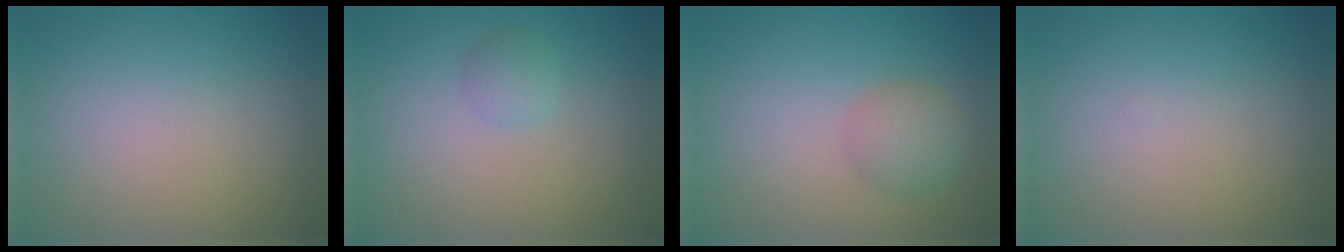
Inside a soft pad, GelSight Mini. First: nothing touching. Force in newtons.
{"total": 1.3, "press": 1.3, "slide": 0.0}
{"total": 2.5, "press": 2.5, "slide": 0.1}
{"total": 0.0}